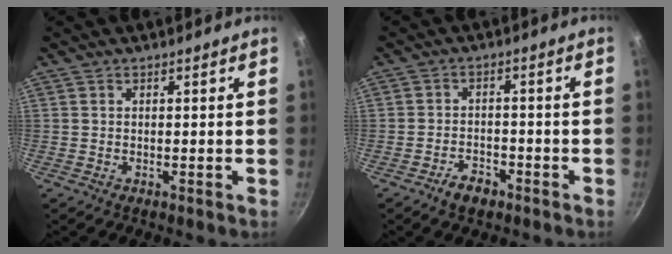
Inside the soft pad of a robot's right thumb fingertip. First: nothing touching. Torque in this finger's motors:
{"motor_torque": [-0.01, 0.16, -0.12, 0.03, 0.00]}